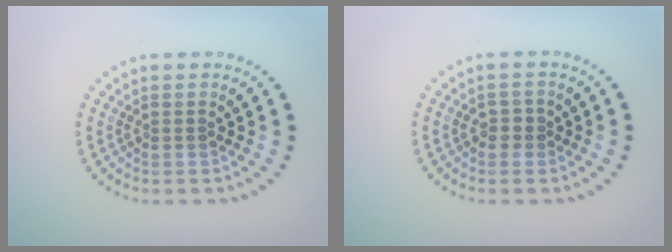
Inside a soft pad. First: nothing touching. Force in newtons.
{"total": 0.9, "press": 0.9, "slide": 0.2}